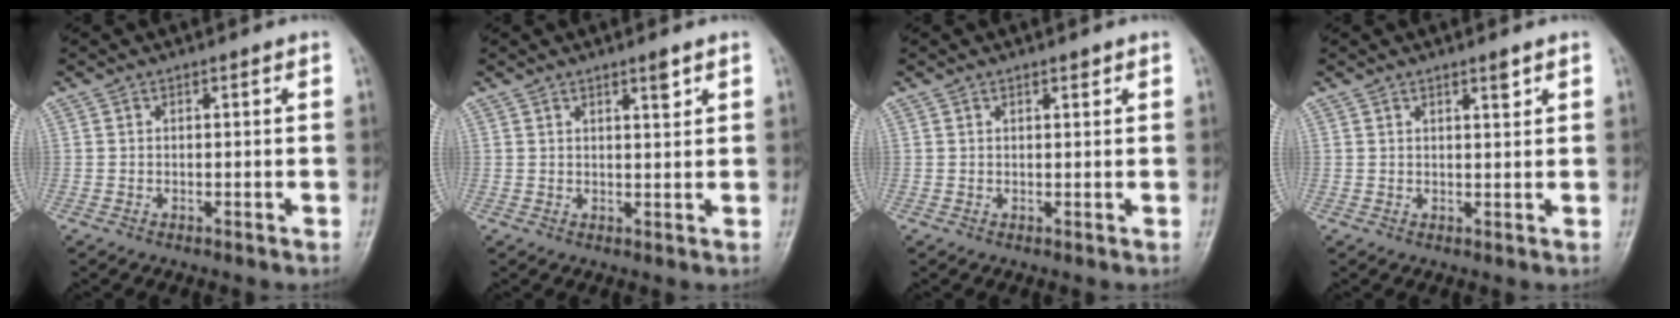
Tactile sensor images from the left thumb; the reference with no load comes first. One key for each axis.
{"total": 2.5, "fx": 1.6, "fy": 0.5, "fz": 1.8, "tx": -0.024, "ty": -0.010, "tz": 0.025}
{"total": 1.0, "fx": 0.7, "fy": 0.3, "fz": 0.6, "tx": -0.007, "ty": -0.003, "tz": 0.011}
{"total": 1.9, "fx": 1.3, "fy": 0.4, "fz": 1.4, "tx": -0.017, "ty": -0.008, "tz": 0.022}